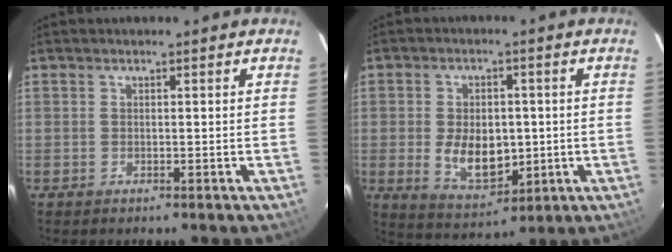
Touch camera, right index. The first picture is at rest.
{"total": 10.0, "force": [-1.1, 6.2, 7.7], "torque": [-0.152, -0.010, -0.001]}